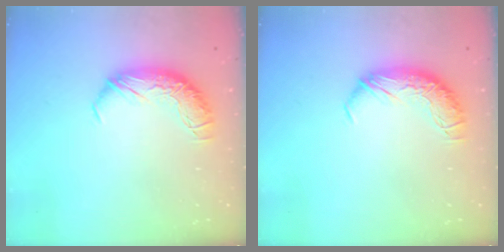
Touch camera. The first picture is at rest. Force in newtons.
{"total": 0.0}